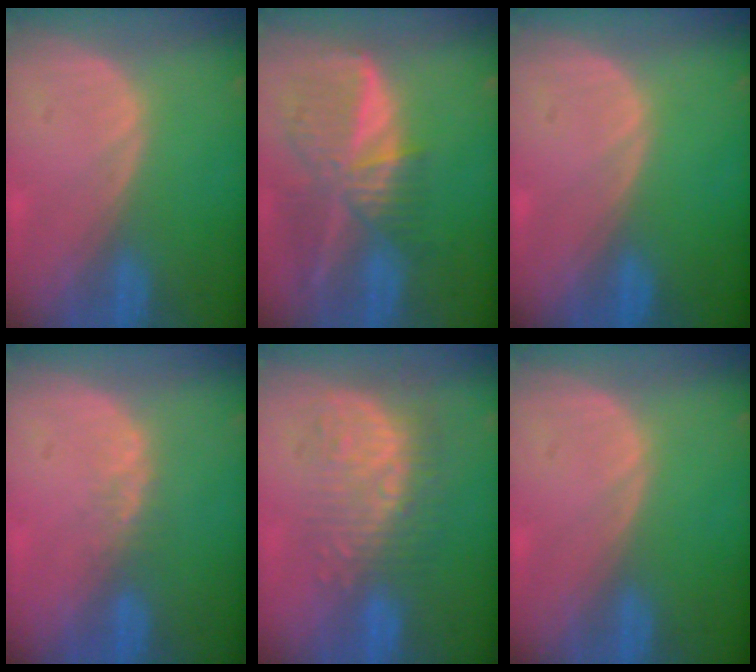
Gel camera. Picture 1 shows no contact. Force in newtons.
{"total": 9.3, "press": 8.1, "slide": 4.7}
{"total": 0.0}
{"total": 2.1, "press": 1.7, "slide": 1.2}
{"total": 10.0, "press": 8.7, "slide": 4.8}
{"total": 0.0}